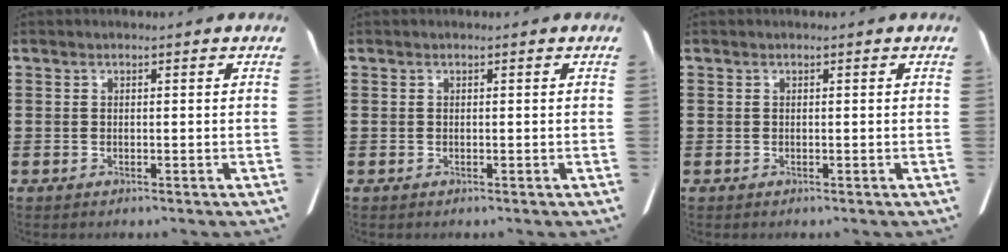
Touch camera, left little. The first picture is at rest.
{"total": 0.0}
{"total": 0.0}